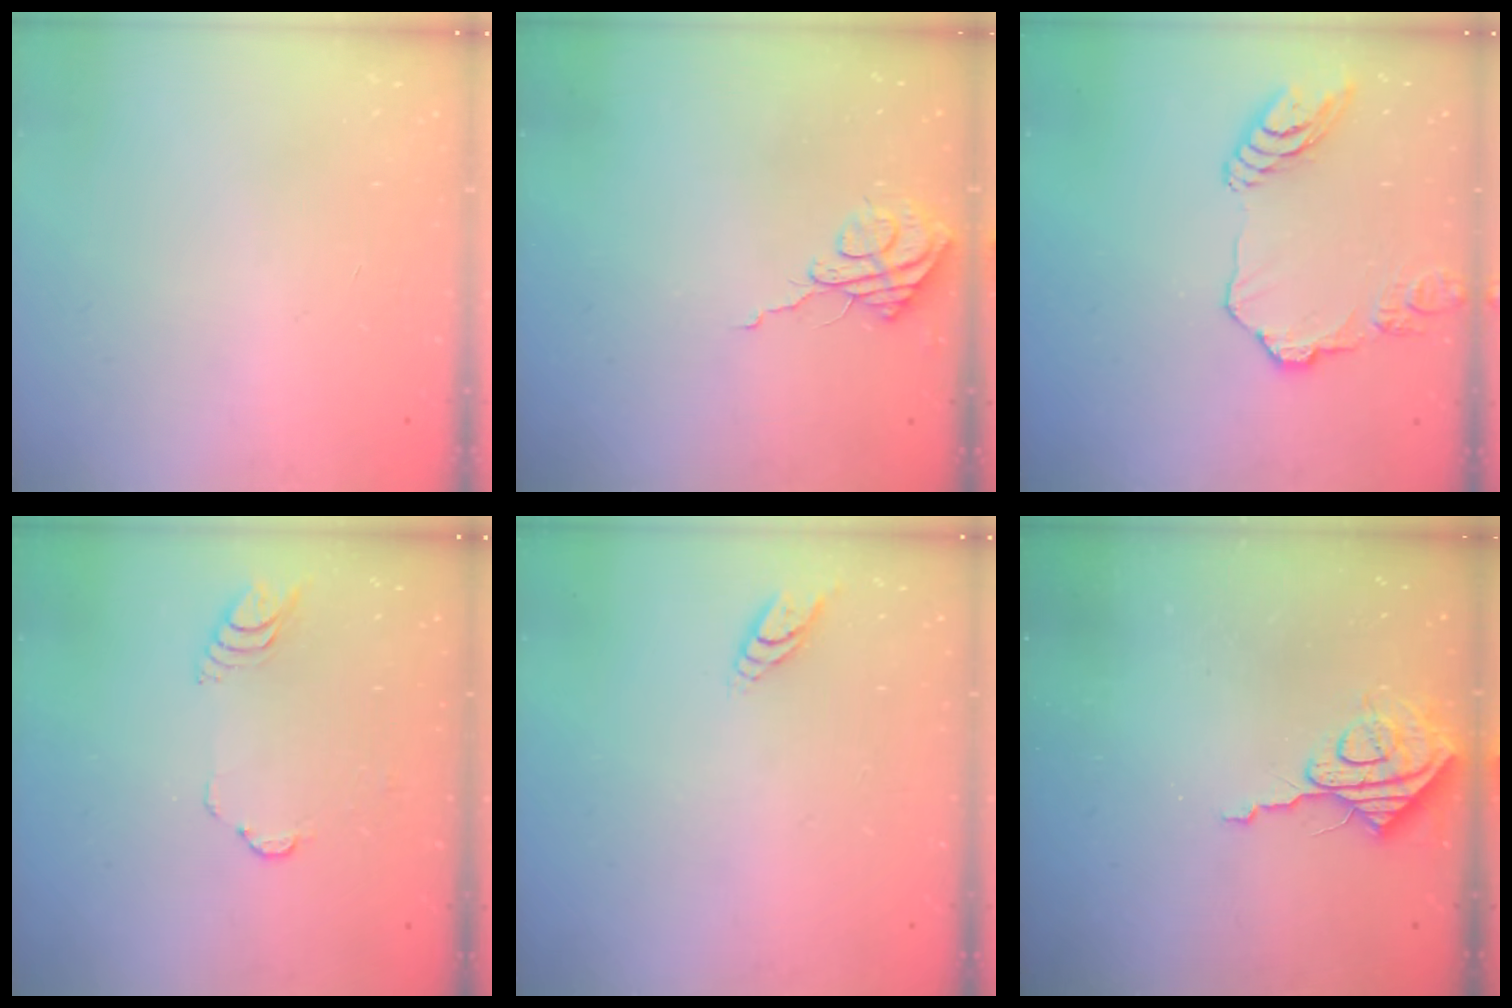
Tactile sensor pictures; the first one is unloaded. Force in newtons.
{"total": 7.6, "press": 7.6, "slide": 0.3}
{"total": 12.8, "press": 12.7, "slide": 1.3}
{"total": 4.2, "press": 4.2, "slide": 0.4}
{"total": 4.9, "press": 4.8, "slide": 0.6}
{"total": 8.8, "press": 8.8, "slide": 0.3}